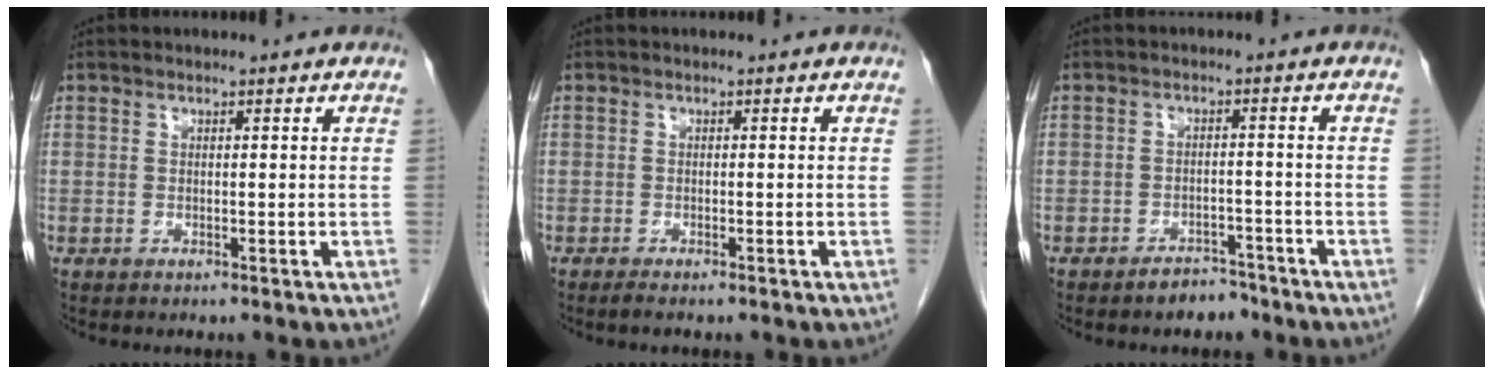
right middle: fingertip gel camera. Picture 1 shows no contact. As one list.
[{"total": 1.8, "force": [-1.4, 0.2, 1.1], "torque": [-0.018, -0.004, -0.018]}, {"total": 3.3, "force": [-2.7, 1.5, 0.9], "torque": [-0.013, 0.006, -0.038]}]